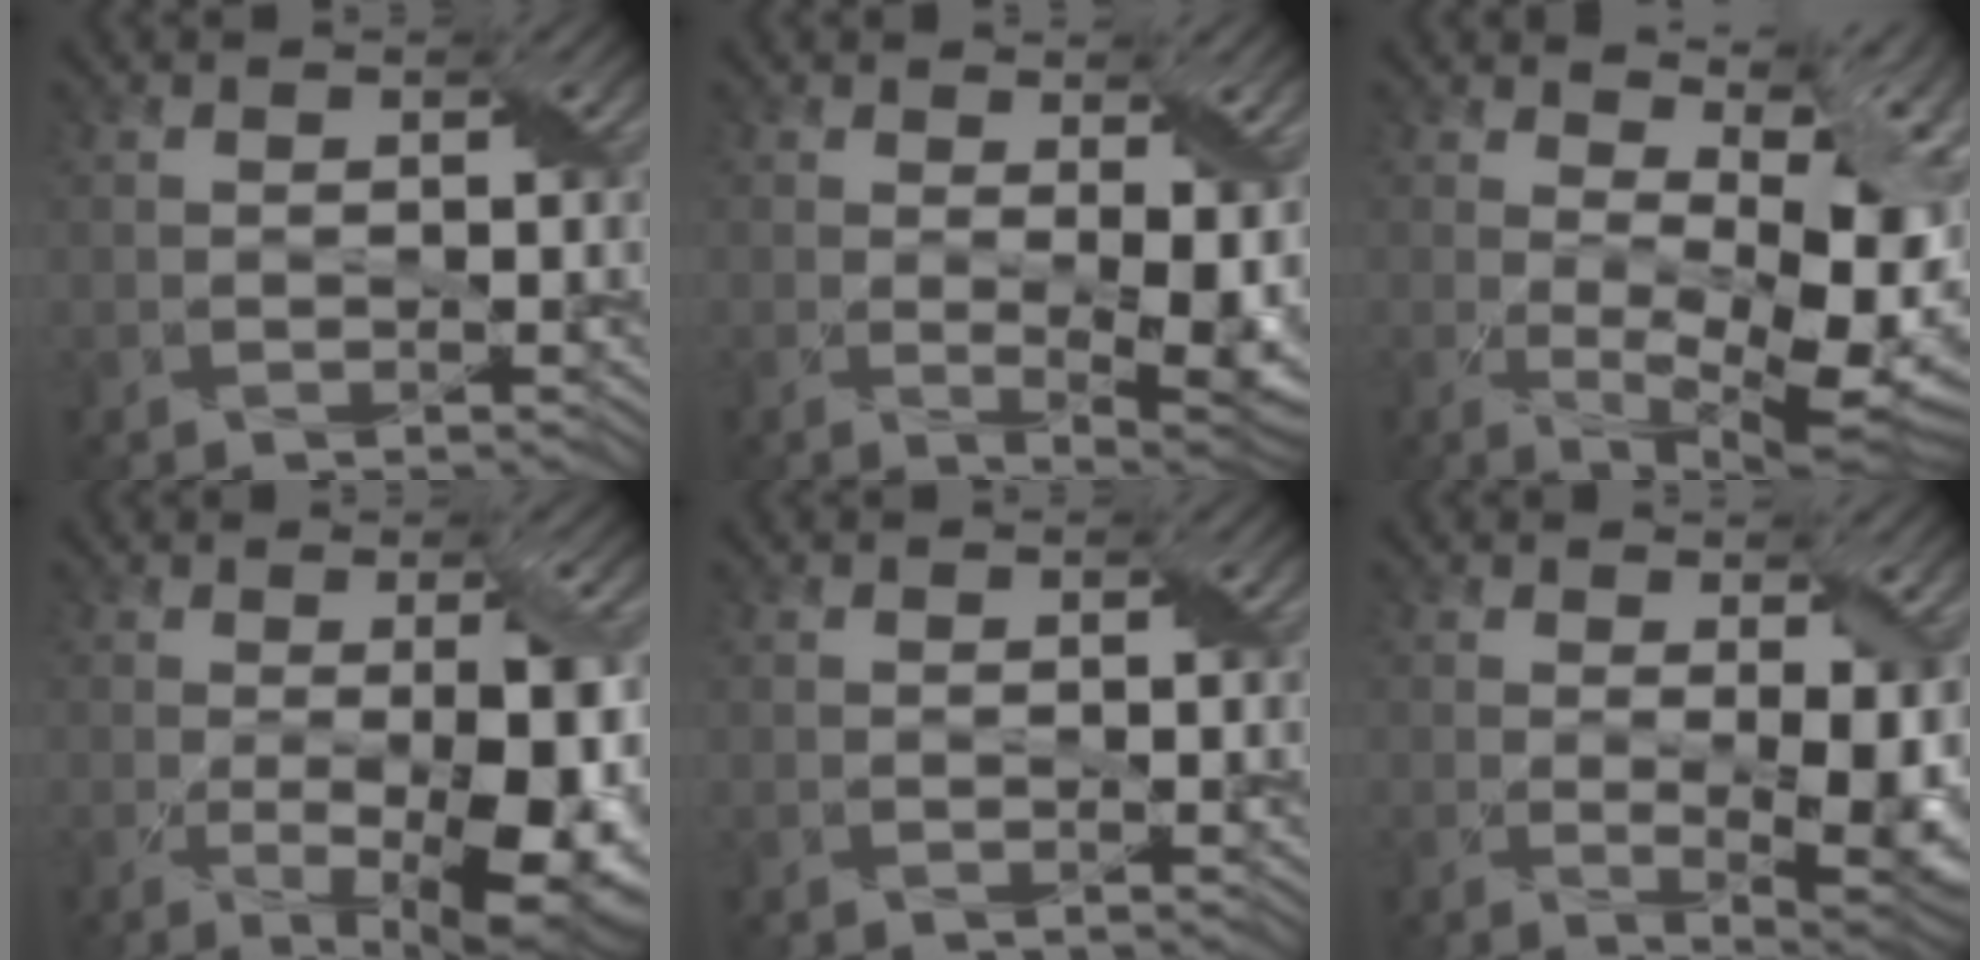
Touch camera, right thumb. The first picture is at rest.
{"total": 7.0, "force": [0.4, 3.1, 6.2], "torque": [-0.105, -0.023, 0.022]}
{"total": 12.7, "force": [1.9, 5.1, 11.5], "torque": [-0.206, -0.011, 0.049]}
{"total": 11.0, "force": [-1.6, 3.5, 10.3], "torque": [-0.148, -0.019, -0.009]}
{"total": 0.0}
{"total": 6.7, "force": [0.0, 2.6, 6.2], "torque": [-0.103, -0.021, 0.015]}